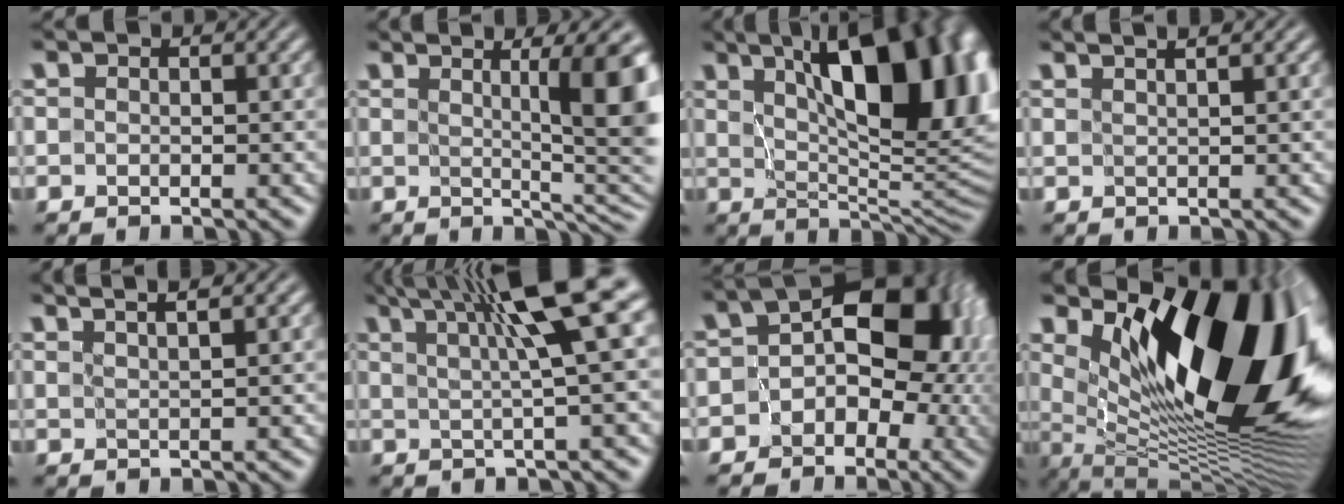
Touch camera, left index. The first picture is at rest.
{"total": 9.9, "force": [2.1, 2.0, 9.4], "torque": [-0.097, 0.006, 0.029]}
{"total": 15.8, "force": [5.4, 6.4, 13.4], "torque": [-0.159, 0.027, 0.077]}
{"total": 3.3, "force": [2.3, 1.1, 2.1], "torque": [-0.017, 0.024, 0.002]}
{"total": 4.8, "force": [3.3, 1.5, 3.1], "torque": [-0.021, 0.040, 0.017]}
{"total": 9.6, "force": [4.2, 1.3, 8.6], "torque": [-0.112, 0.031, 0.064]}
{"total": 10.1, "force": [-1.2, 7.1, 7.0], "torque": [-0.054, 0.020, -0.028]}
{"total": 16.7, "force": [4.8, 7.1, 14.3], "torque": [-0.188, -0.006, 0.078]}